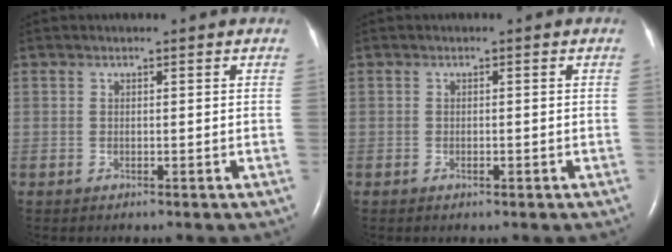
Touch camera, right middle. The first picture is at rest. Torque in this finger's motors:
{"motor_torque": [-0.13, 0.10, -0.04, -0.01]}